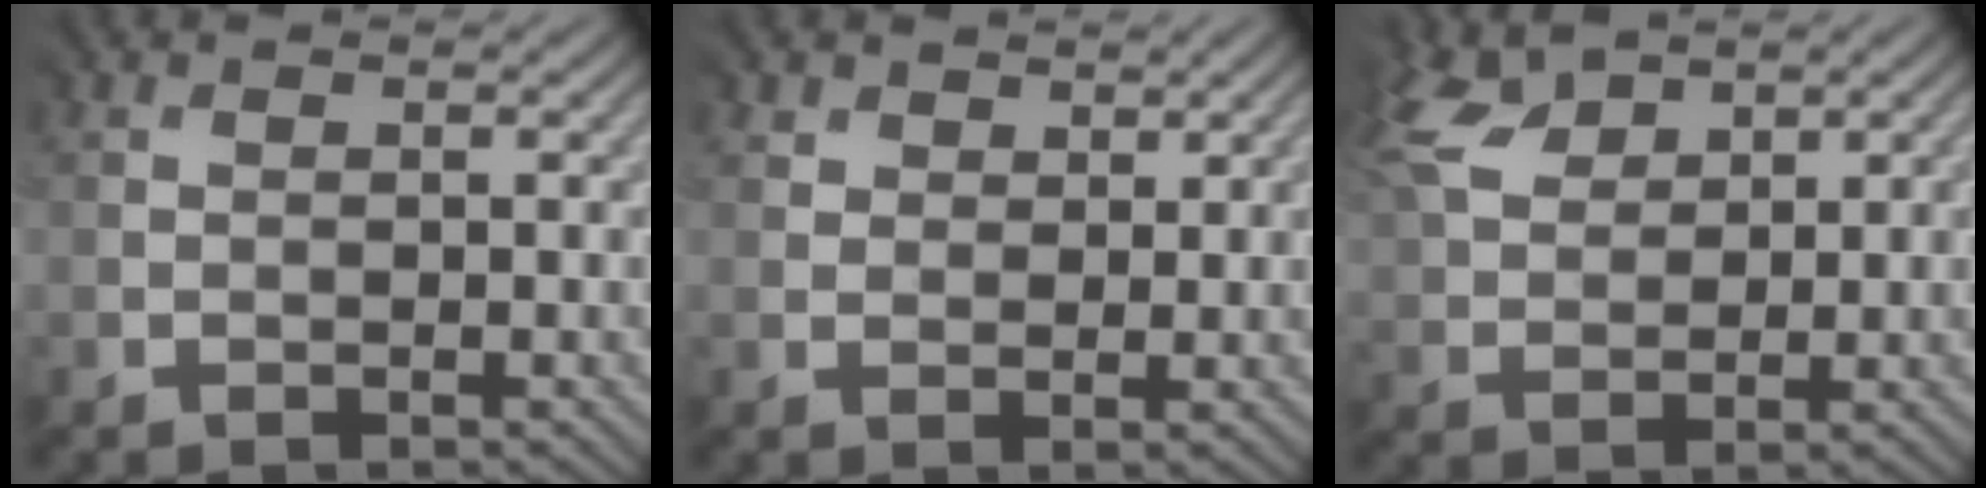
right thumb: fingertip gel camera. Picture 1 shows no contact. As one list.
[{"total": 2.6, "force": [2.3, 1.3, -0.2], "torque": [-0.009, -0.001, 0.040]}, {"total": 6.7, "force": [5.0, 3.1, 3.3], "torque": [-0.116, 0.024, 0.101]}]